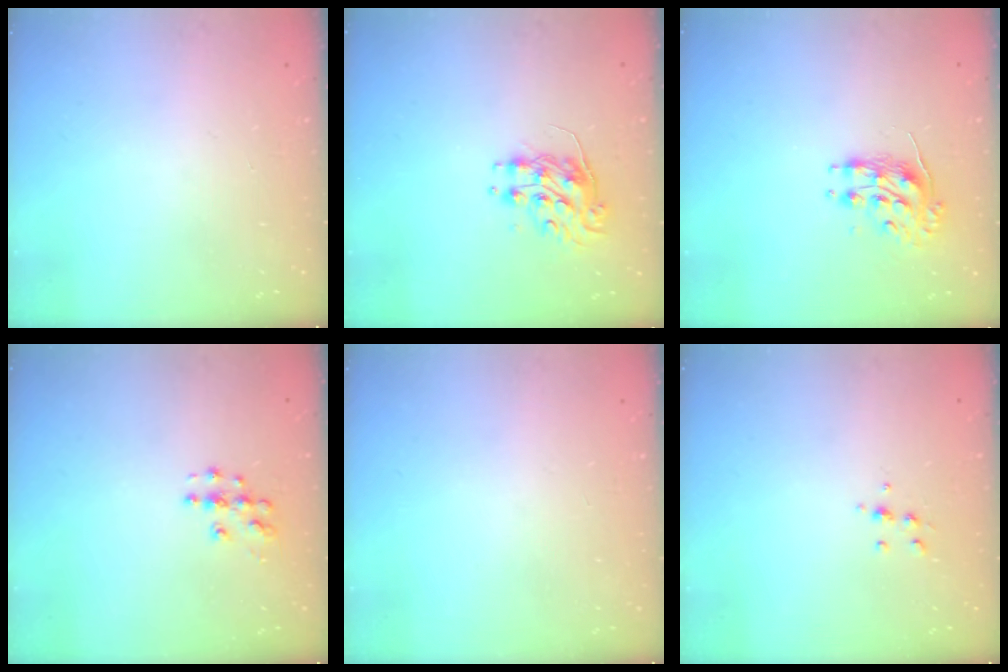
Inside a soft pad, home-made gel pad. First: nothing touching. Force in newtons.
{"total": 8.8, "press": 8.7, "slide": 0.4}
{"total": 8.7, "press": 8.7, "slide": 0.2}
{"total": 6.1, "press": 6.1, "slide": 0.3}
{"total": 0.0}
{"total": 5.4, "press": 5.4, "slide": 0.5}